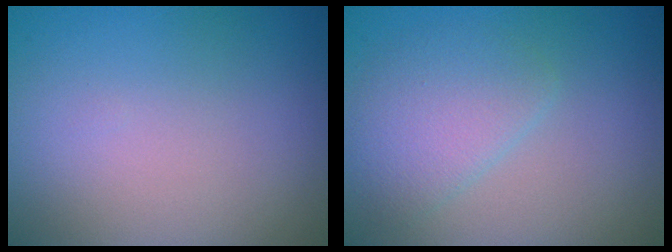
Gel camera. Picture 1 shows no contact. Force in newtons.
{"total": 3.2, "press": 3.2, "slide": 0.1}